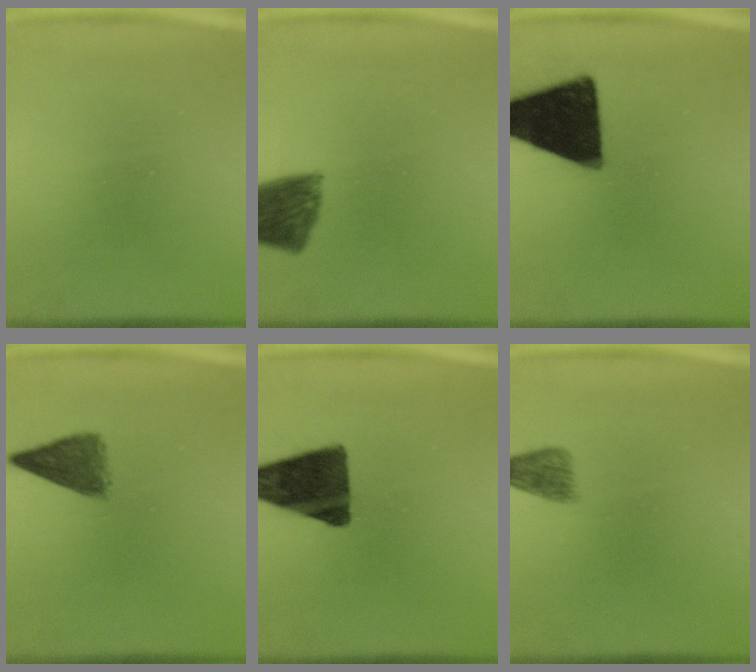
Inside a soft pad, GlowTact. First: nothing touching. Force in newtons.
{"total": 8.6}
{"total": 18.3}
{"total": 5.0}
{"total": 13.4}
{"total": 2.1}